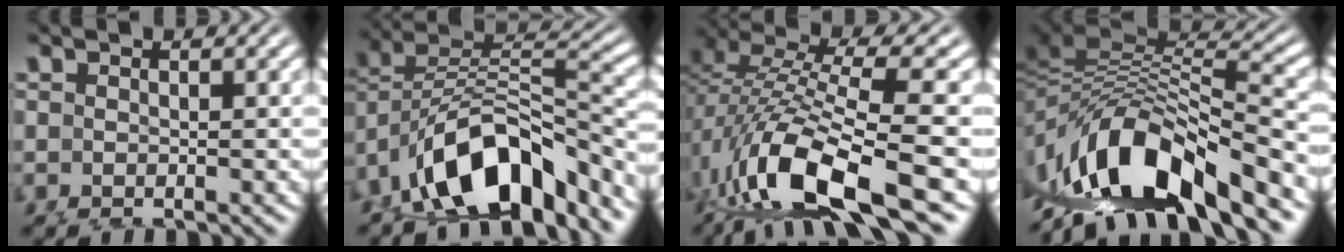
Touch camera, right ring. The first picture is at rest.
{"total": 7.3, "force": [-2.7, 4.6, 5.0], "torque": [-0.101, -0.021, -0.031]}
{"total": 8.9, "force": [-1.1, 5.0, 7.2], "torque": [-0.152, -0.034, 0.005]}
{"total": 10.9, "force": [-2.0, 7.3, 7.8], "torque": [-0.149, -0.017, -0.020]}